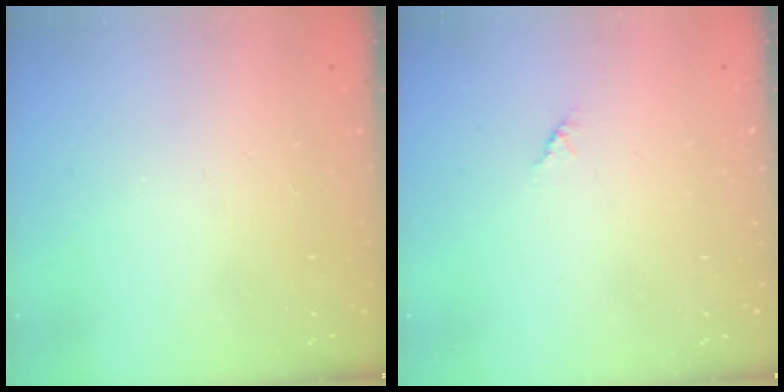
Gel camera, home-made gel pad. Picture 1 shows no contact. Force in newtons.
{"total": 1.2, "press": 1.2, "slide": 0.3}